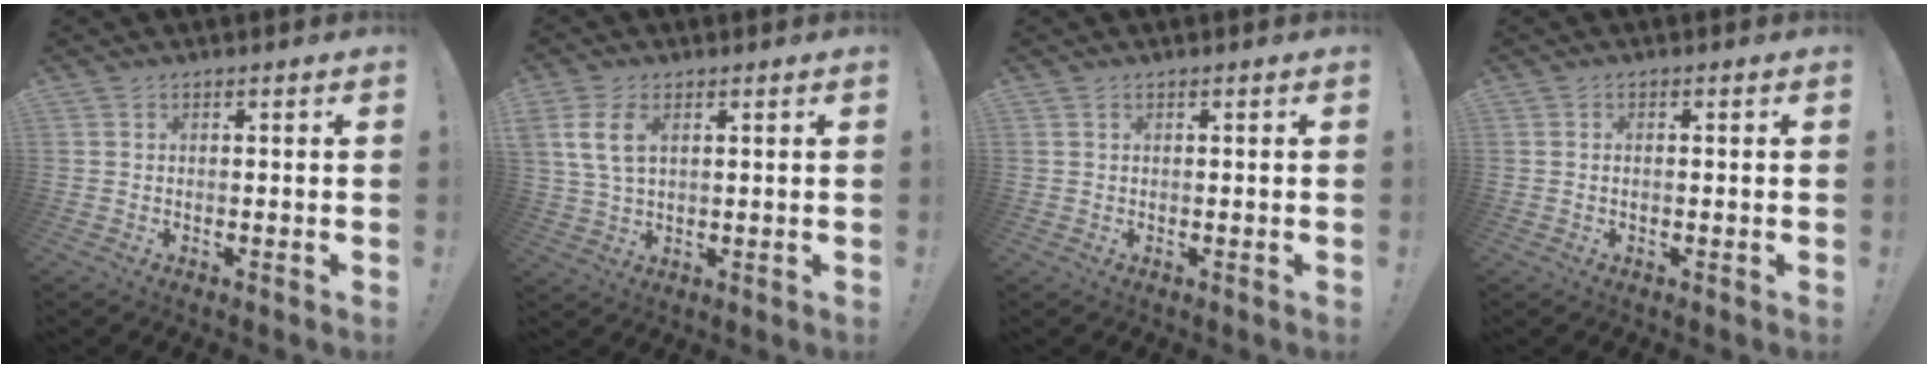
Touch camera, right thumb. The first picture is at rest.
{"total": 8.0, "force": [2.8, 4.5, 6.0], "torque": [-0.114, -0.002, 0.054]}
{"total": 0.5, "force": [0.4, 0.2, 0.2], "torque": [-0.004, 0.000, 0.007]}
{"total": 0.8, "force": [-0.4, 0.4, 0.5], "torque": [-0.016, 0.006, -0.006]}